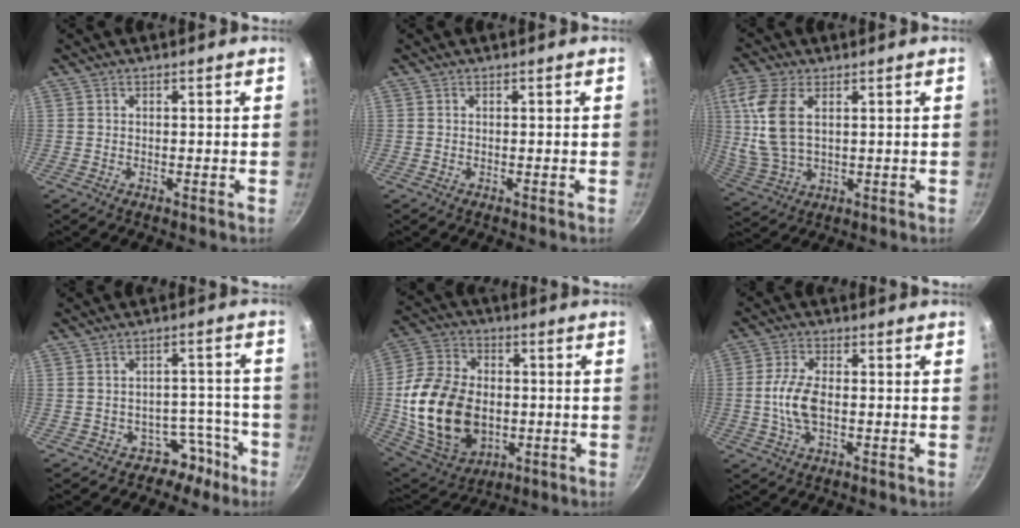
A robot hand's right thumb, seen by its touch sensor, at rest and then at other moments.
{"total": 0.0}
{"total": 11.9, "force": [2.9, 6.6, 9.5], "torque": [-0.201, -0.002, 0.067]}
{"total": 6.2, "force": [-4.2, 4.4, 1.0], "torque": [0.051, 0.068, -0.049]}
{"total": 21.8, "force": [-2.4, 15.4, 15.3], "torque": [-0.284, 0.013, -0.029]}
{"total": 7.3, "force": [-0.6, 3.8, 6.2], "torque": [-0.127, 0.011, -0.016]}